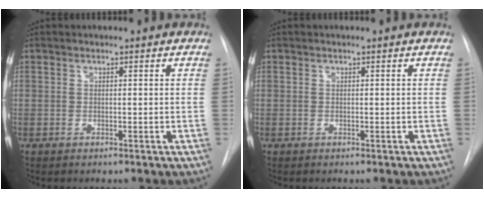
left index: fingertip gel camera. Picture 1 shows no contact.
{"total": 0.0}